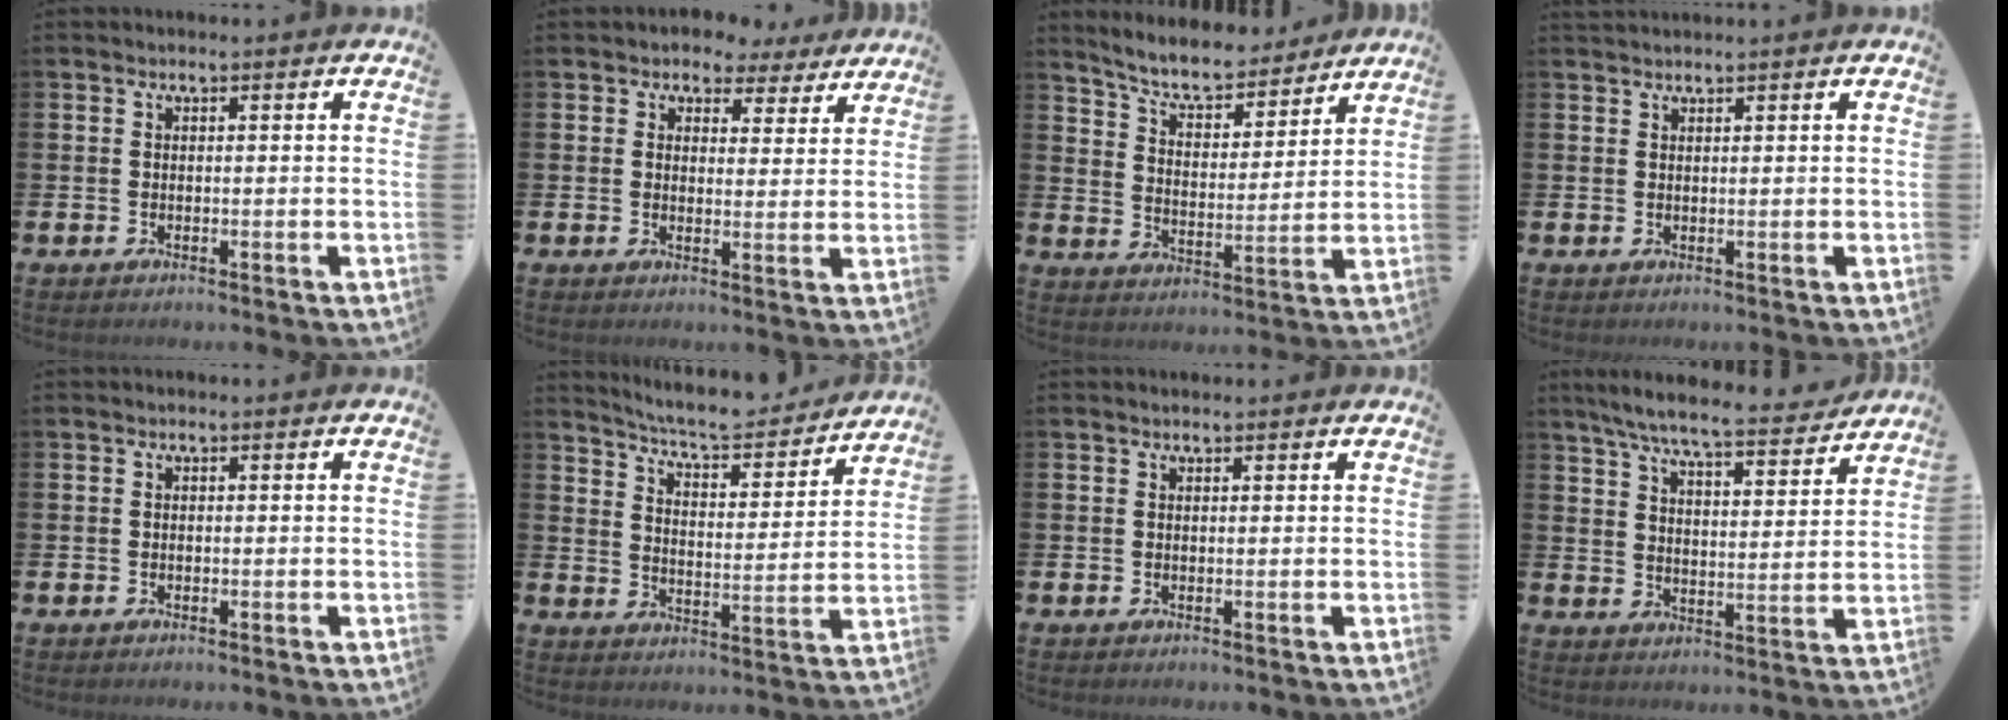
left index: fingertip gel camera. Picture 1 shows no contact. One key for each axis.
{"total": 3.9, "fx": 3.3, "fy": 2.1, "fz": 0.1, "tx": -0.003, "ty": -0.026, "tz": 0.052}
{"total": 7.1, "fx": 6.5, "fy": 1.9, "fz": 2.1, "tx": -0.069, "ty": -0.046, "tz": 0.111}
{"total": 0.9, "fx": 0.9, "fy": -0.1, "fz": 0.0, "tx": 0.001, "ty": 0.000, "tz": 0.017}
{"total": 0.0}
{"total": 6.8, "fx": 6.5, "fy": 0.7, "fz": 1.8, "tx": -0.060, "ty": -0.048, "tz": 0.110}
{"total": 0.5, "fx": 0.5, "fy": 0.1, "fz": 0.1, "tx": 0.007, "ty": -0.002, "tz": 0.007}
{"total": 7.6, "fx": 7.0, "fy": 0.4, "fz": 2.9, "tx": -0.078, "ty": -0.047, "tz": 0.119}